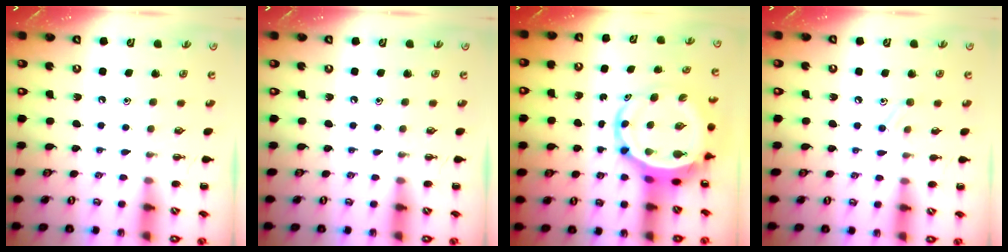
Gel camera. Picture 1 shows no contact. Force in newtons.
{"total": 0.0}
{"total": 8.0, "press": 7.7, "slide": 2.2}
{"total": 5.9, "press": 5.6, "slide": 2.0}